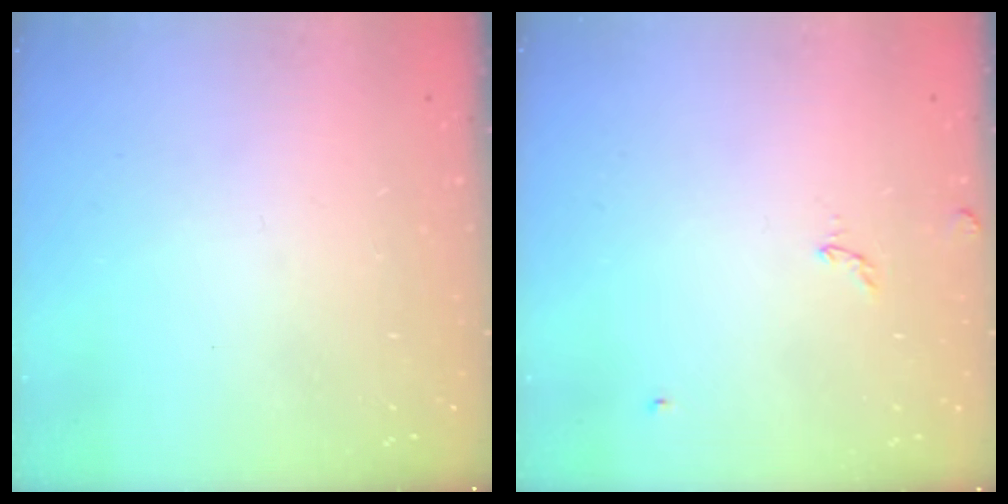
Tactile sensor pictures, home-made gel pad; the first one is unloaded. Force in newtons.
{"total": 2.8, "press": 2.8, "slide": 0.3}